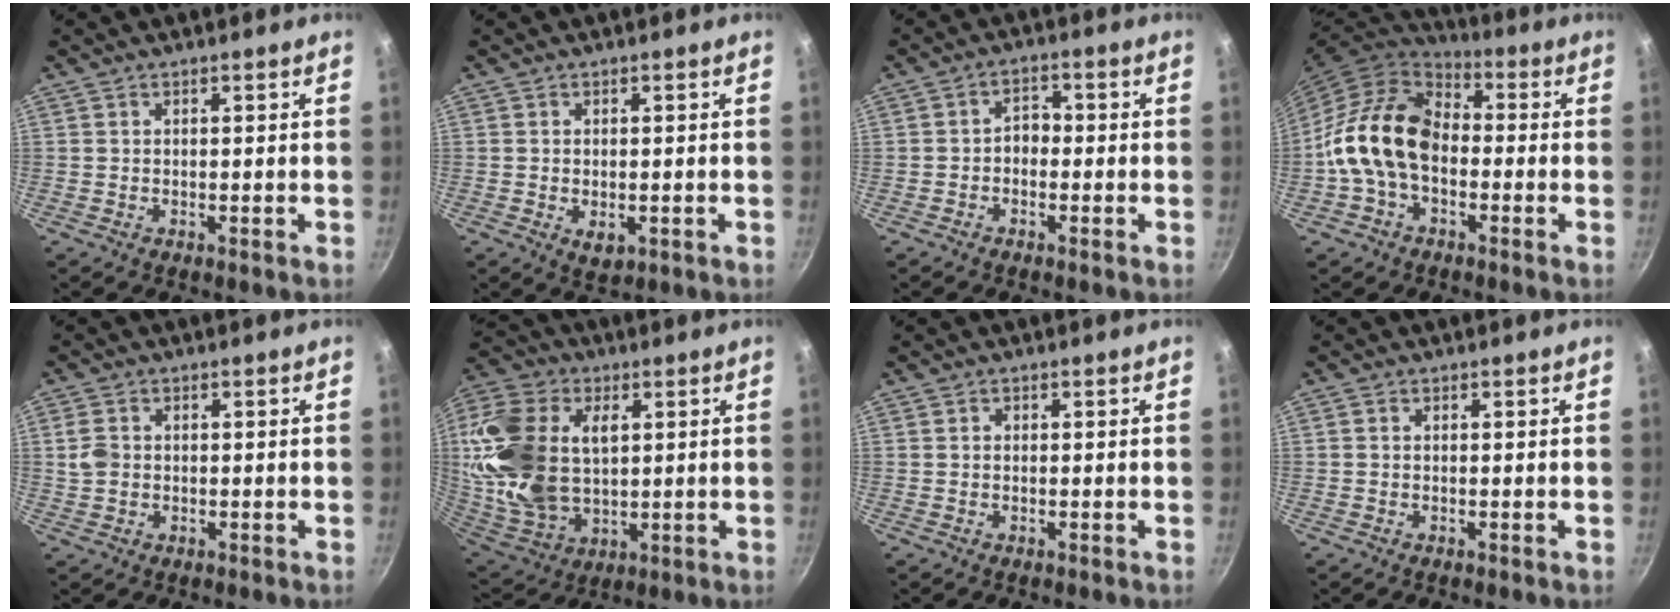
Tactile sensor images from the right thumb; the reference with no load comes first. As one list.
[{"total": 3.3, "force": [-0.7, 2.0, 2.5], "torque": [-0.040, -0.009, -0.007]}, {"total": 3.1, "force": [-1.0, 2.3, 1.9], "torque": [-0.016, 0.018, -0.022]}, {"total": 15.3, "force": [-1.4, 10.6, 10.9], "torque": [-0.169, 0.036, -0.044]}, {"total": 3.5, "force": [0.1, 2.9, 2.0], "torque": [-0.035, 0.005, -0.001]}, {"total": 25.6, "force": [4.7, 17.2, 18.4], "torque": [-0.382, -0.004, 0.092]}, {"total": 0.7, "force": [0.0, 0.6, 0.3], "torque": [-0.002, 0.004, -0.001]}, {"total": 0.5, "force": [0.0, 0.5, 0.3], "torque": [-0.005, 0.003, -0.001]}]